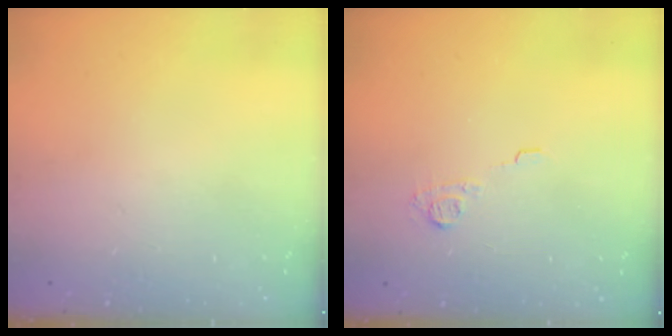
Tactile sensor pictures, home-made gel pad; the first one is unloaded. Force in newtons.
{"total": 5.5, "press": 5.5, "slide": 0.3}